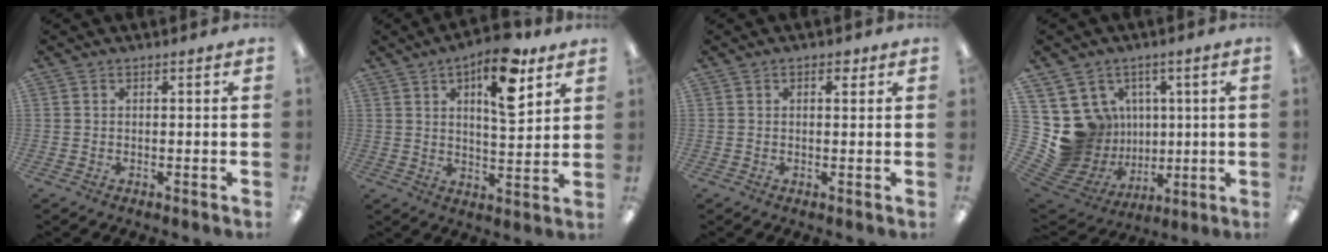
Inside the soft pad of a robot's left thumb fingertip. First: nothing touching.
{"total": 14.4, "force": [7.8, 5.6, 10.7], "torque": [-0.154, -0.028, 0.127]}
{"total": 2.1, "force": [1.1, 1.1, 1.5], "torque": [-0.006, -0.006, 0.013]}
{"total": 14.1, "force": [2.4, 13.7, 2.6], "torque": [-0.077, -0.033, 0.080]}